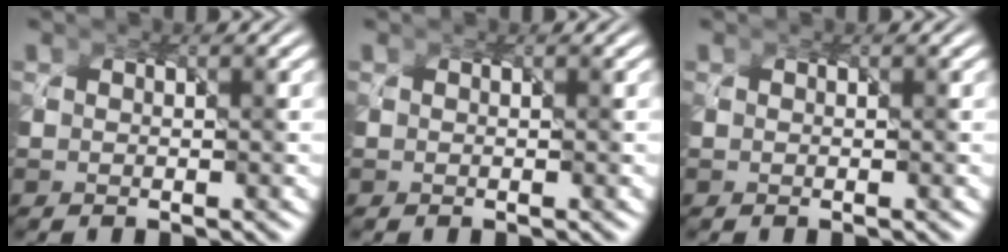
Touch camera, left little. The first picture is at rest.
{"total": 0.0}
{"total": 0.0}